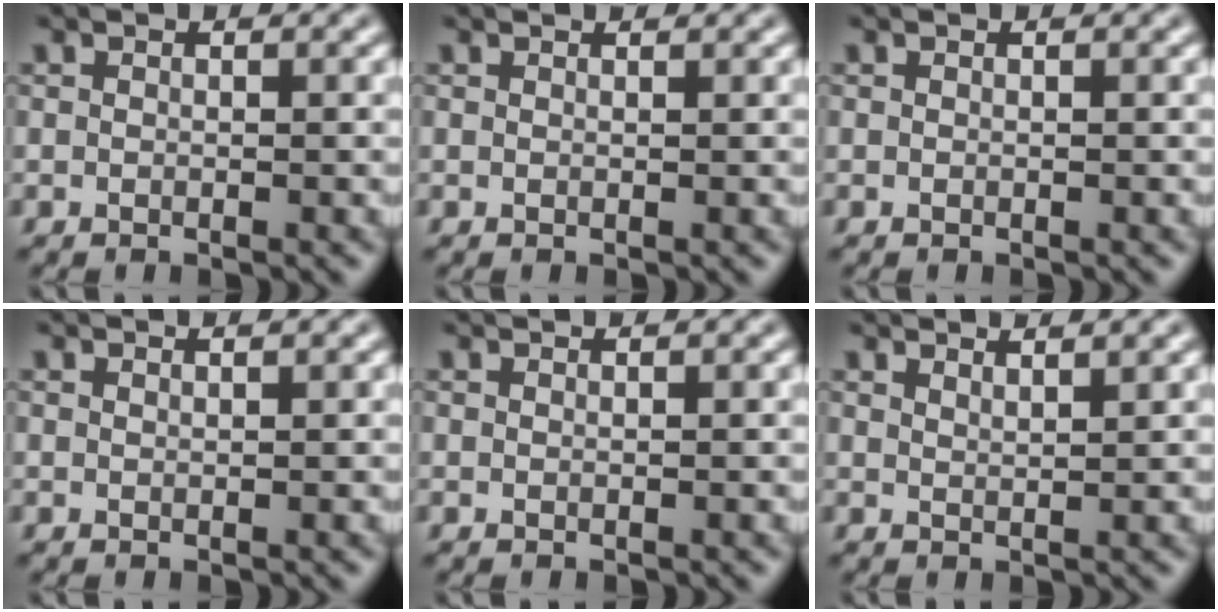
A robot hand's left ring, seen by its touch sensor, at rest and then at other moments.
{"total": 1.0, "force": [0.9, 0.0, 0.2], "torque": [-0.009, -0.005, 0.008]}
{"total": 0.0}
{"total": 0.6, "force": [0.6, 0.1, 0.1], "torque": [0.001, -0.001, 0.007]}
{"total": 0.6, "force": [0.6, 0.0, 0.1], "torque": [-0.005, -0.003, 0.005]}
{"total": 2.3, "force": [2.1, 0.6, 0.8], "torque": [0.002, 0.008, 0.015]}